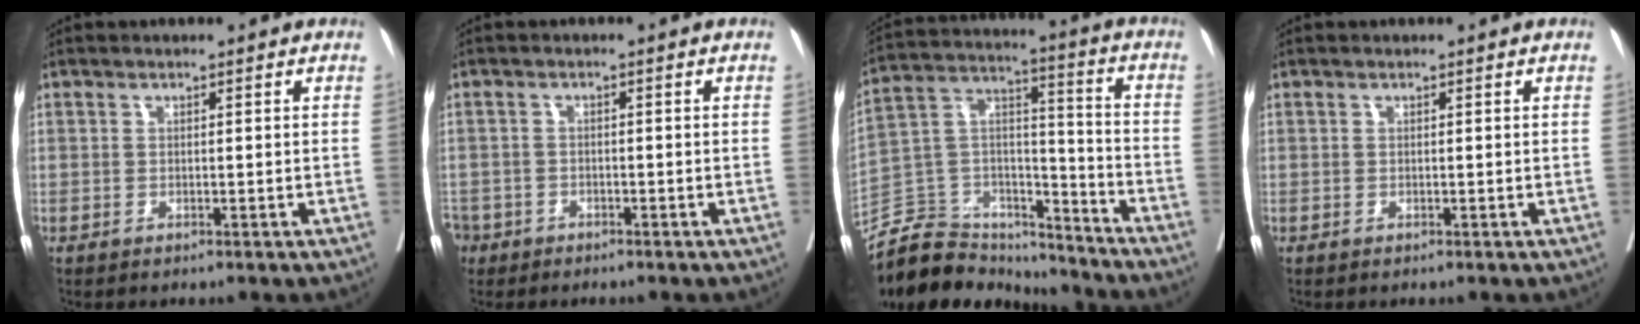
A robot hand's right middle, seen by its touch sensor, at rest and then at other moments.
{"total": 5.7, "force": [-3.8, 4.2, 1.0], "torque": [-0.036, 0.000, -0.071]}
{"total": 17.6, "force": [-16.3, 6.0, 2.8], "torque": [-0.058, 0.063, -0.269]}
{"total": 0.0}